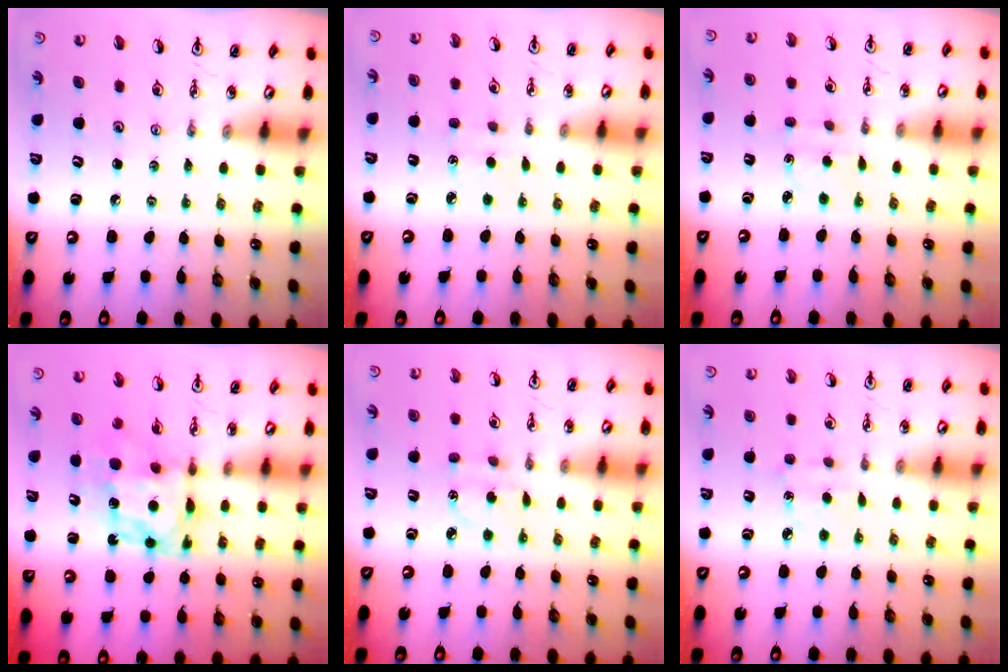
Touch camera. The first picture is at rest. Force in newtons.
{"total": 2.0, "press": 2.0, "slide": 0.3}
{"total": 1.6, "press": 1.5, "slide": 0.5}
{"total": 6.9, "press": 6.9, "slide": 0.6}
{"total": 3.6, "press": 3.5, "slide": 0.7}
{"total": 4.3, "press": 4.3, "slide": 0.5}